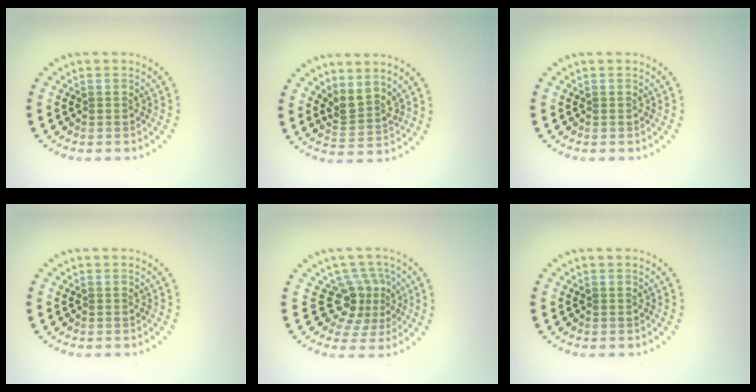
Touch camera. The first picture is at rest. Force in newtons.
{"total": 2.6, "press": 1.8, "slide": 1.8}
{"total": 0.0}
{"total": 0.0}
{"total": 3.7, "press": 2.6, "slide": 2.6}
{"total": 0.0}